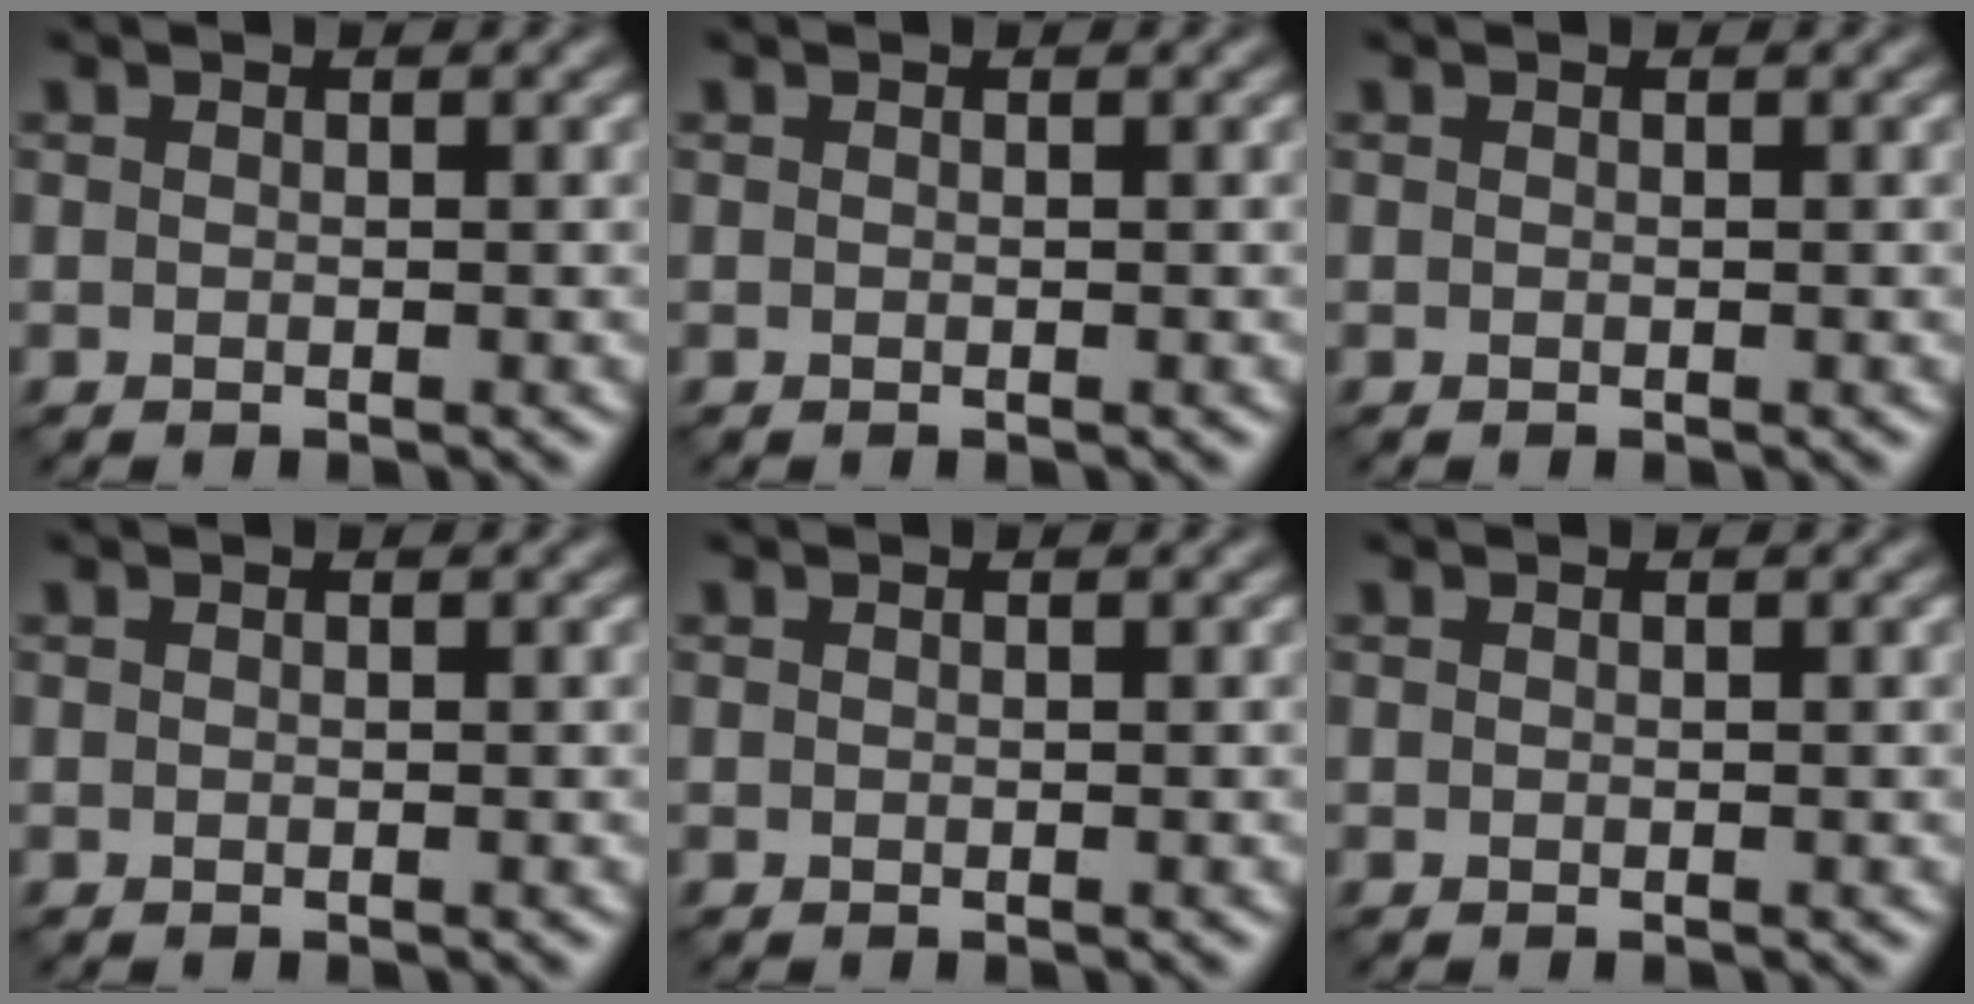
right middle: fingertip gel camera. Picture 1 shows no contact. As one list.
[{"total": 0.0}, {"total": 0.0}, {"total": 0.0}, {"total": 0.0}, {"total": 0.0}]